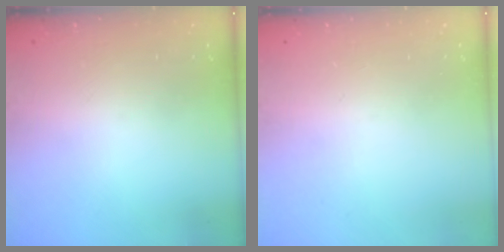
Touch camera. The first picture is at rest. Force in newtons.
{"total": 0.0}